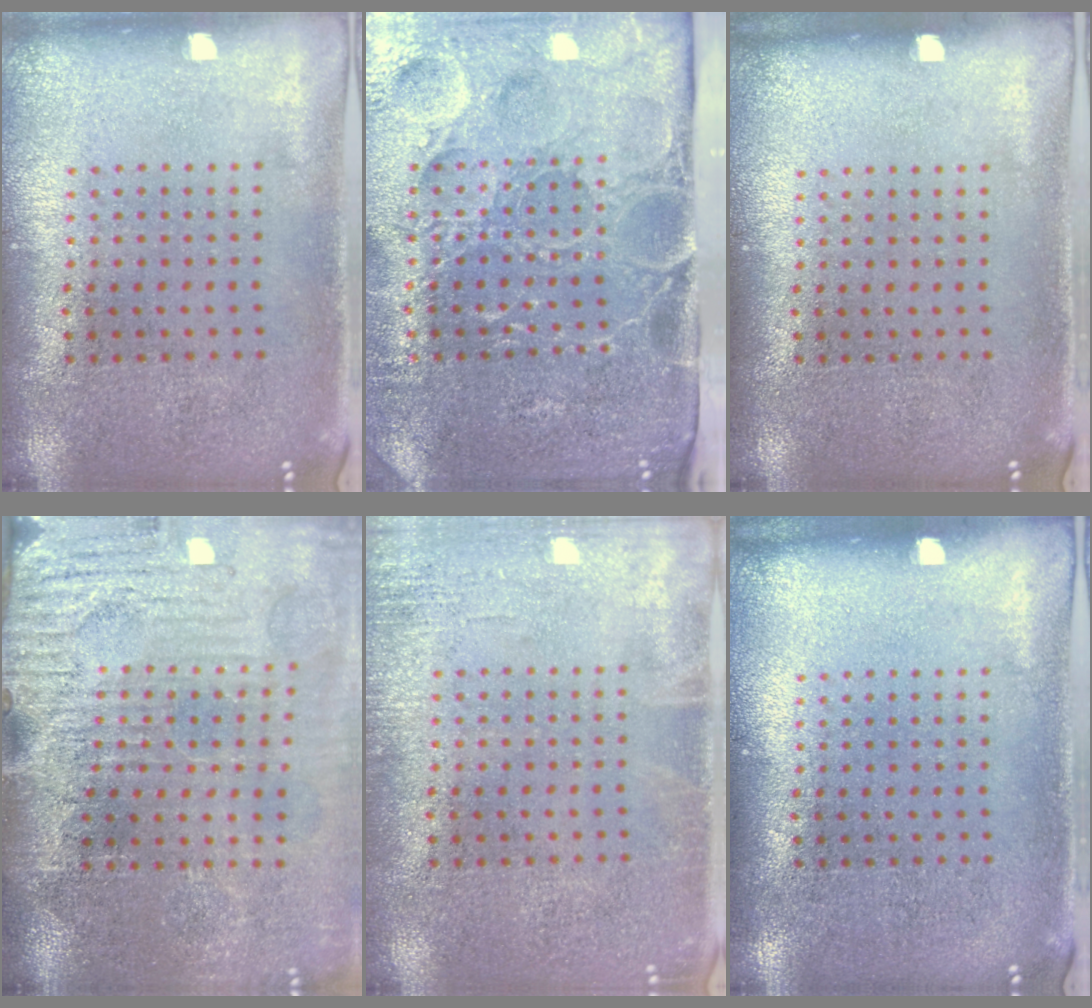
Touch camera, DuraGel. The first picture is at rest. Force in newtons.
{"total": 5.0, "press": 4.2, "slide": 2.6}
{"total": 0.0}
{"total": 4.6, "press": 4.0, "slide": 2.4}
{"total": 1.7, "press": 1.7, "slide": 0.3}
{"total": 0.0}